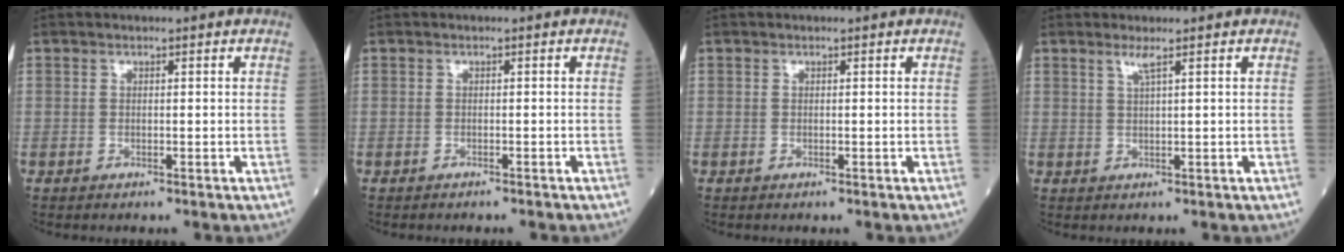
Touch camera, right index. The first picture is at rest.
{"total": 1.4, "force": [-1.2, 0.3, 0.5], "torque": [-0.017, -0.004, -0.015]}
{"total": 0.0}
{"total": 1.6, "force": [1.0, -0.4, 1.1], "torque": [-0.030, -0.002, 0.026]}